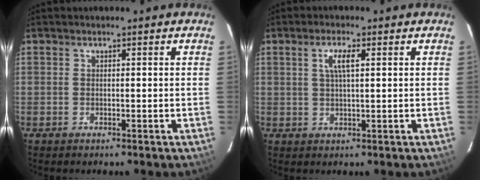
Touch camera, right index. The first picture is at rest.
{"total": 3.6, "force": [1.2, 0.8, 3.3], "torque": [-0.063, 0.004, 0.022]}